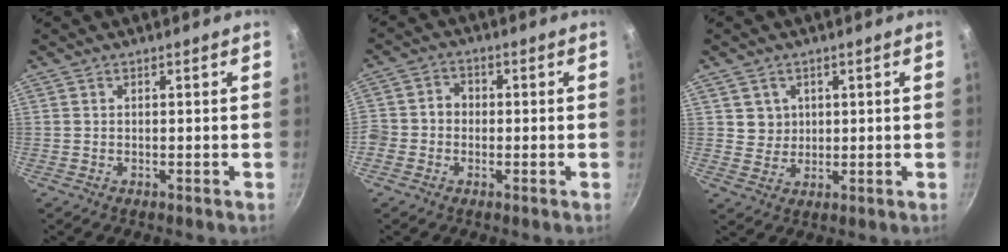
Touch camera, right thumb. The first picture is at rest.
{"total": 5.1, "force": [-1.2, 4.5, 1.9], "torque": [-0.016, 0.021, -0.036]}
{"total": 3.7, "force": [1.3, 3.5, 0.6], "torque": [0.013, 0.004, 0.027]}